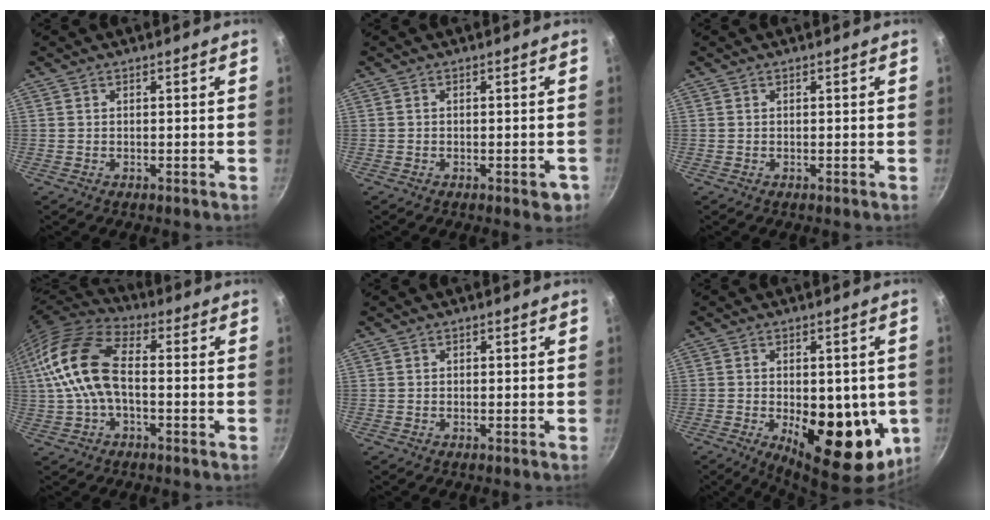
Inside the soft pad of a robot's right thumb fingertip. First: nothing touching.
{"total": 3.0, "force": [-1.3, 1.4, 2.3], "torque": [-0.021, 0.006, -0.014]}
{"total": 0.0}
{"total": 15.0, "force": [-0.3, 8.2, 12.6], "torque": [-0.248, 0.034, -0.021]}
{"total": 0.6, "force": [0.0, 0.5, 0.3], "torque": [-0.003, 0.005, 0.000]}
{"total": 18.9, "force": [-3.6, 9.1, 16.1], "torque": [-0.179, -0.016, -0.036]}